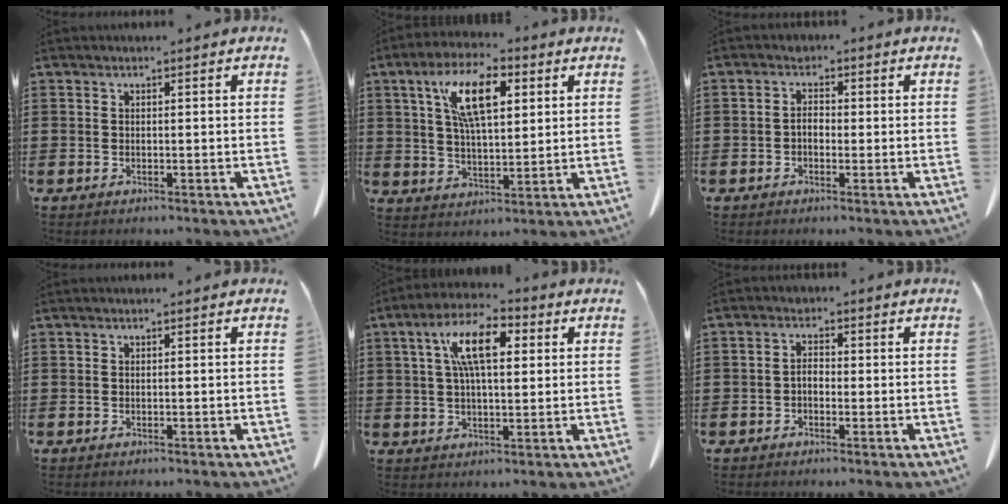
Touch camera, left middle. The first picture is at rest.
{"total": 11.7, "force": [5.1, 4.6, 9.5], "torque": [-0.186, 0.008, 0.089]}
{"total": 2.3, "force": [-0.3, 1.7, 1.4], "torque": [-0.022, 0.001, -0.009]}
{"total": 0.0}
{"total": 9.2, "force": [3.2, 3.5, 7.8], "torque": [-0.168, 0.011, 0.051]}
{"total": 2.1, "force": [-0.6, 1.5, 1.3], "torque": [-0.027, 0.004, -0.012]}